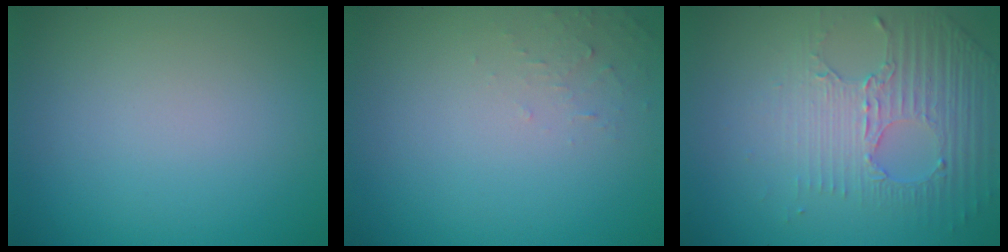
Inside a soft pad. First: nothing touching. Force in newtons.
{"total": 0.9, "press": 0.9, "slide": 0.1}
{"total": 4.9, "press": 3.2, "slide": 3.7}